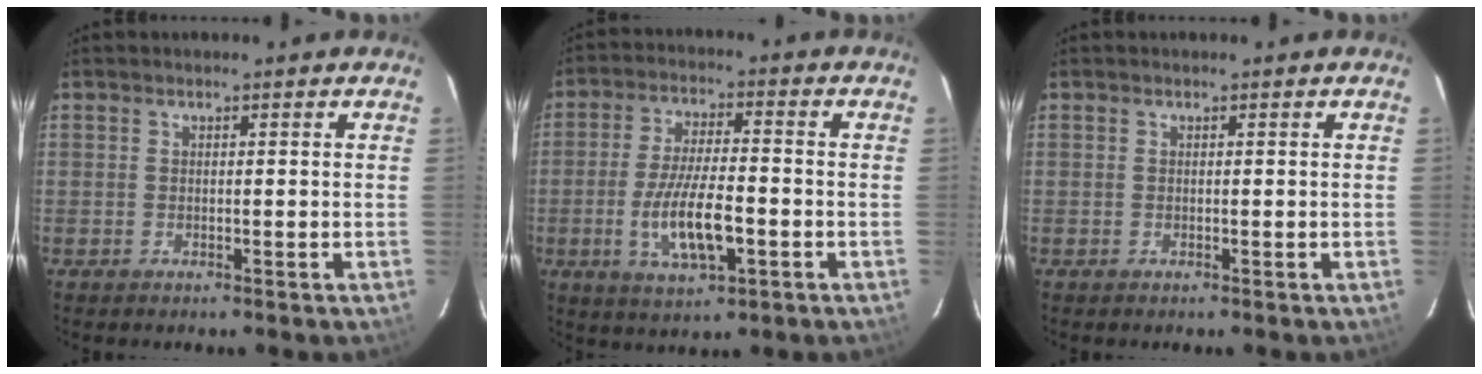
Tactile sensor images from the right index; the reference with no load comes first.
{"total": 11.1, "force": [-3.4, 3.3, 10.1], "torque": [-0.199, -0.010, -0.058]}
{"total": 0.0}